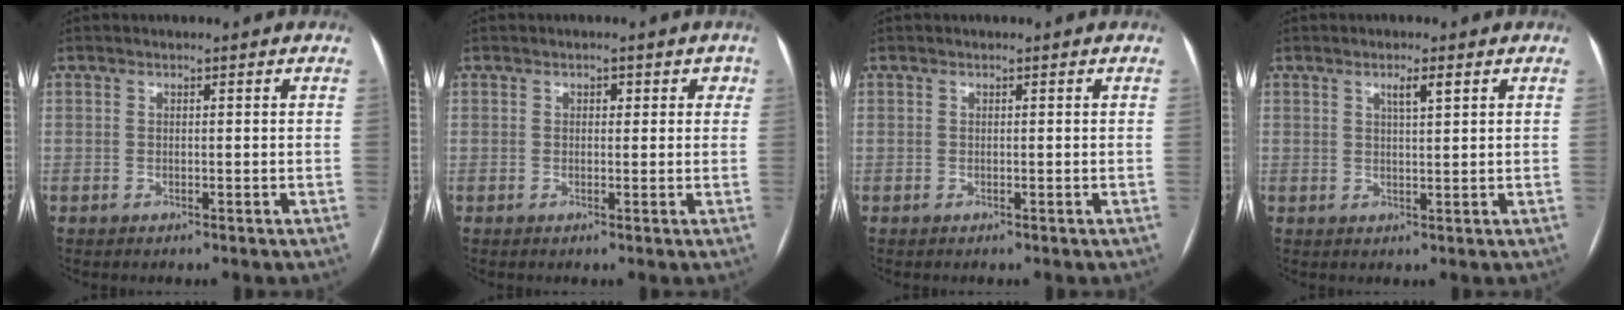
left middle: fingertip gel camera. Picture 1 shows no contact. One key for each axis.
{"total": 1.8, "fx": 0.7, "fy": 1.4, "fz": 0.9, "tx": 0.002, "ty": 0.011, "tz": 0.004}
{"total": 0.0}
{"total": 2.3, "fx": 1.2, "fy": 0.1, "fz": 1.9, "tx": -0.039, "ty": 0.000, "tz": 0.021}